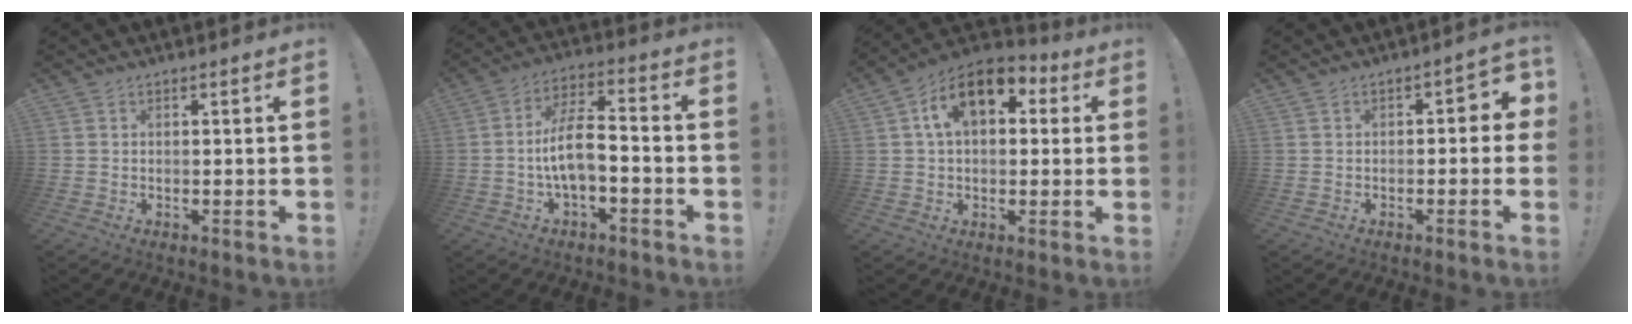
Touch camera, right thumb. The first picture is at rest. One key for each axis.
{"total": 10.8, "fx": -3.0, "fy": 4.5, "fz": 9.4, "tx": -0.189, "ty": 0.015, "tz": -0.054}
{"total": 13.7, "fx": 5.1, "fy": 8.2, "fz": 9.7, "tx": -0.159, "ty": -0.002, "tz": 0.093}
{"total": 3.3, "fx": -1.1, "fy": 2.0, "fz": 2.3, "tx": -0.026, "ty": 0.008, "tz": -0.023}